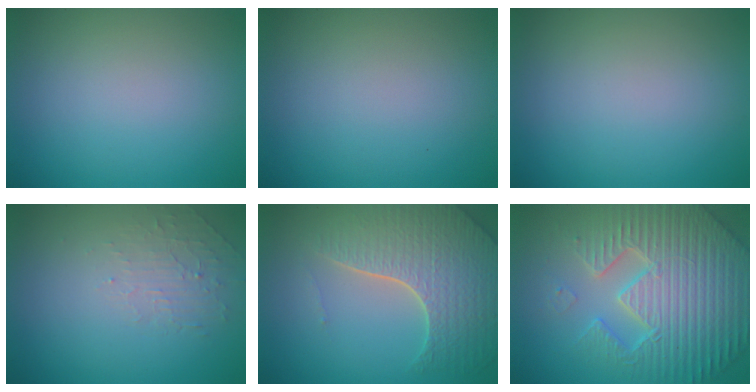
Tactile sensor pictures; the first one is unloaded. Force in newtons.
{"total": 0.0}
{"total": 0.0}
{"total": 1.8, "press": 0.5, "slide": 1.7}
{"total": 7.3, "press": 5.3, "slide": 5.0}
{"total": 7.7, "press": 7.4, "slide": 1.9}